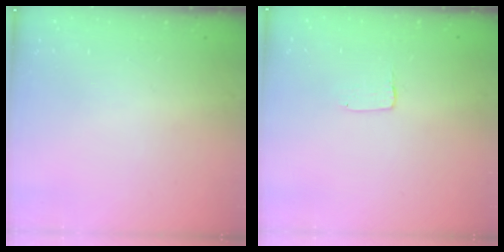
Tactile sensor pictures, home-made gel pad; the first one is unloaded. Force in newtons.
{"total": 1.3, "press": 1.2, "slide": 0.1}